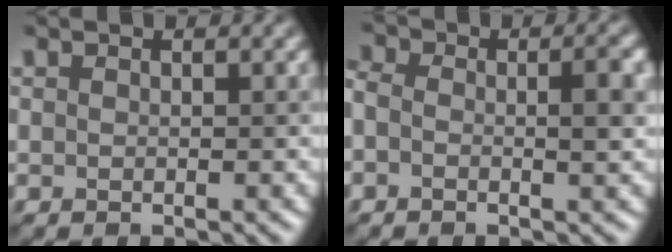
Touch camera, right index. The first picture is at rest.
{"total": 4.0, "force": [-0.4, 1.9, 3.5], "torque": [-0.047, 0.023, -0.018]}